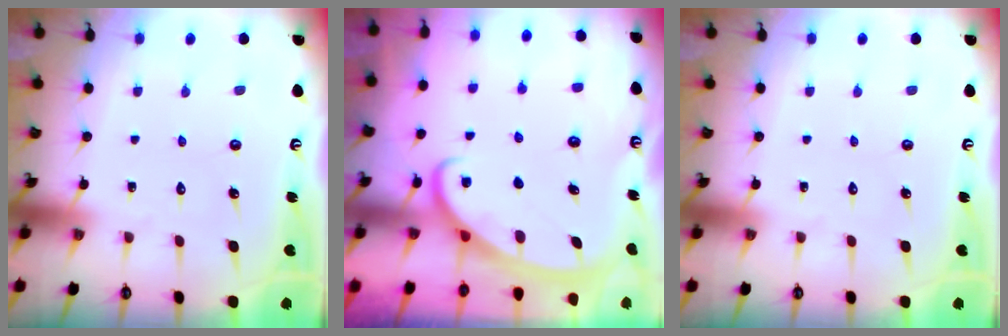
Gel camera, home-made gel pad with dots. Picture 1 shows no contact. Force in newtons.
{"total": 2.7, "press": 2.7, "slide": 0.4}
{"total": 0.0}